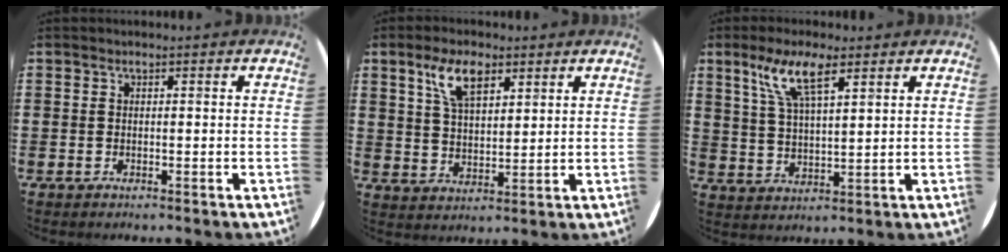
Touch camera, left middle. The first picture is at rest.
{"total": 6.9, "force": [4.1, 3.1, 4.6], "torque": [-0.093, 0.008, 0.072]}
{"total": 7.4, "force": [4.9, 1.9, 5.3], "torque": [-0.117, 0.001, 0.084]}